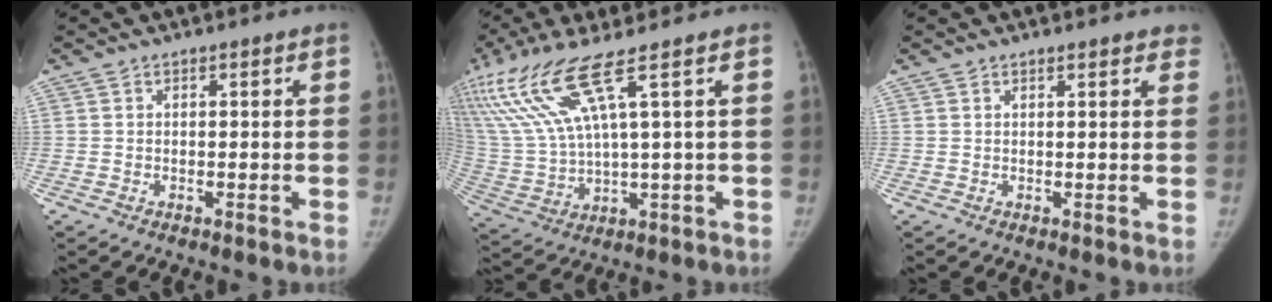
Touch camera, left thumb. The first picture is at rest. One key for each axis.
{"total": 14.7, "fx": 7.4, "fy": 1.7, "fz": 12.6, "tx": -0.309, "ty": -0.018, "tz": 0.161}
{"total": 2.8, "fx": 2.4, "fy": 0.9, "fz": 1.2, "tx": 0.005, "ty": 0.000, "tz": 0.018}